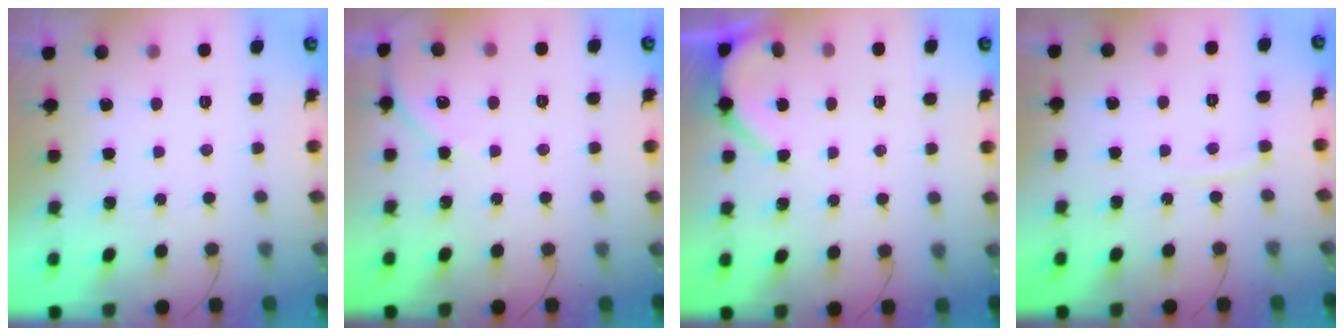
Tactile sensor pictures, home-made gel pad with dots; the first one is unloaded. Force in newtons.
{"total": 3.2, "press": 3.1, "slide": 0.5}
{"total": 3.2, "press": 3.2, "slide": 0.4}
{"total": 4.7, "press": 4.6, "slide": 0.6}